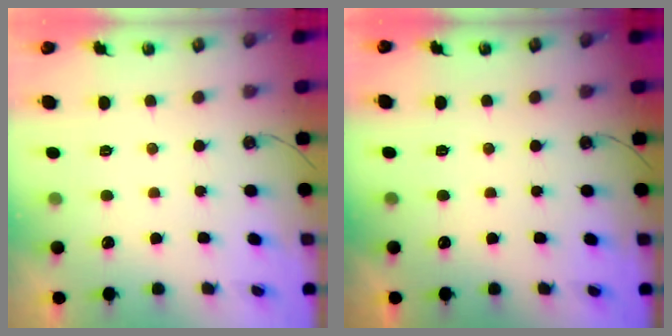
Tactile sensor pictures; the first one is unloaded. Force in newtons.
{"total": 0.0}